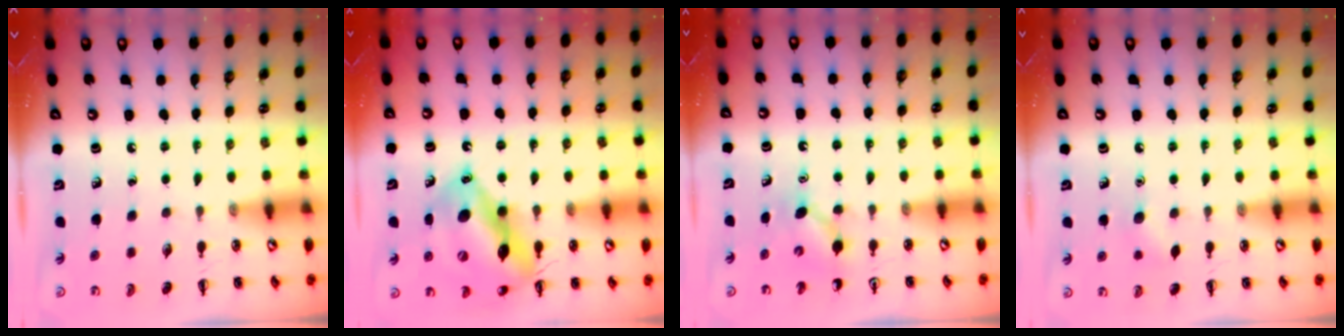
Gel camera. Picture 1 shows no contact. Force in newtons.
{"total": 16.6, "press": 16.4, "slide": 2.4}
{"total": 2.9, "press": 2.7, "slide": 1.1}
{"total": 5.8, "press": 5.6, "slide": 1.8}